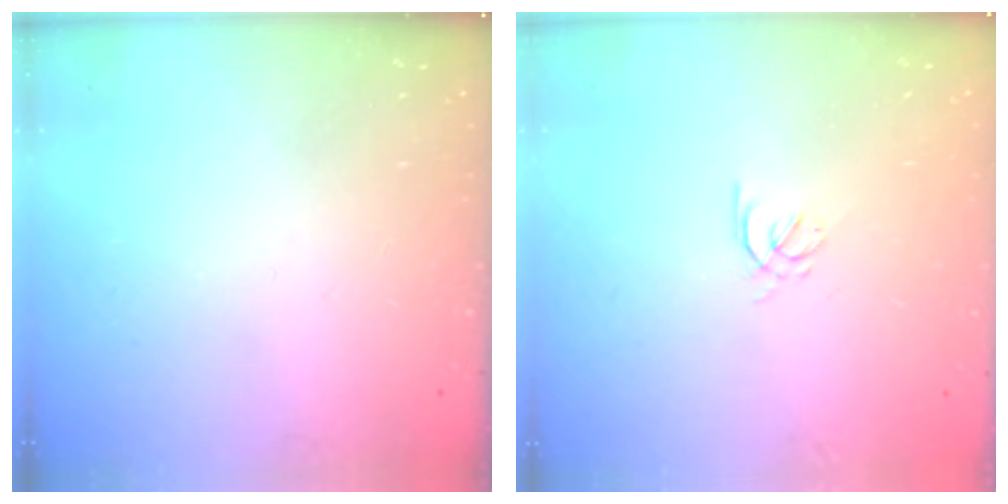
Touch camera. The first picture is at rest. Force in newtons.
{"total": 2.1, "press": 2.0, "slide": 0.6}